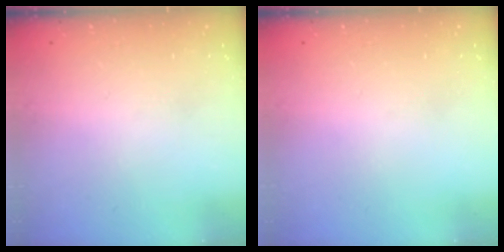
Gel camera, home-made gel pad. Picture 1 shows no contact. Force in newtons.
{"total": 0.0}